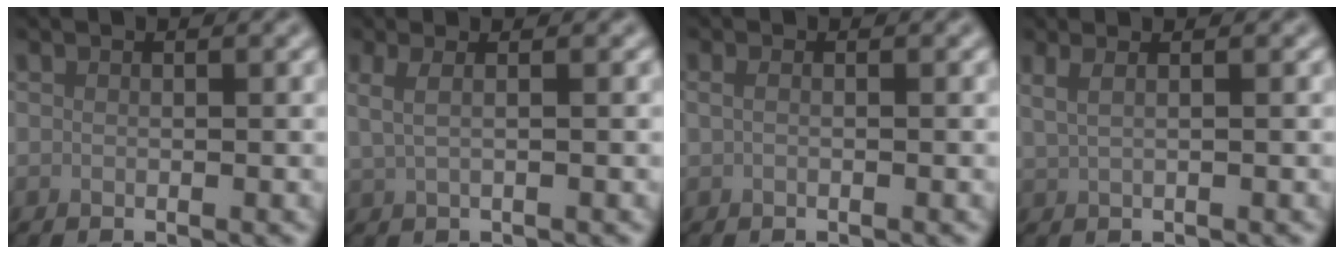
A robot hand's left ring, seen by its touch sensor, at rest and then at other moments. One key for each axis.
{"total": 2.0, "fx": 0.6, "fy": 0.8, "fz": 1.8, "tx": -0.032, "ty": -0.002, "tz": 0.006}
{"total": 0.8, "fx": 0.1, "fy": 0.3, "fz": 0.7, "tx": -0.018, "ty": 0.001, "tz": 0.000}
{"total": 3.1, "fx": 1.6, "fy": 1.5, "fz": 2.1, "tx": -0.029, "ty": 0.009, "tz": 0.004}